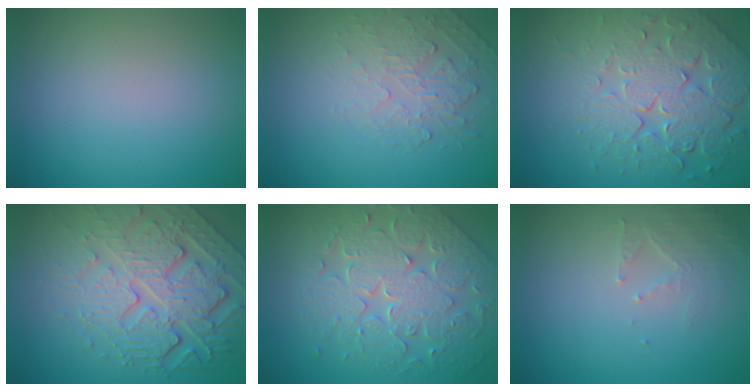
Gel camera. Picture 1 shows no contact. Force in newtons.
{"total": 2.2, "press": 1.1, "slide": 1.9}
{"total": 8.0, "press": 5.8, "slide": 5.5}
{"total": 8.3, "press": 5.8, "slide": 6.0}
{"total": 5.6, "press": 5.2, "slide": 2.2}
{"total": 2.0, "press": 1.9, "slide": 0.3}